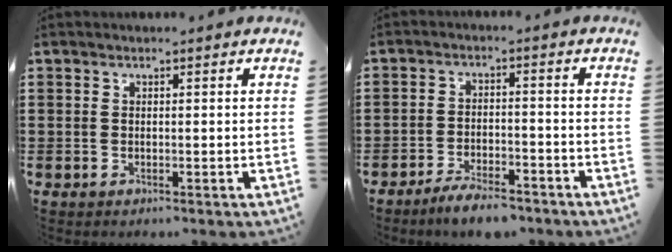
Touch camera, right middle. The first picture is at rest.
{"total": 4.8, "force": [-4.4, 0.7, 1.7], "torque": [-0.035, -0.001, -0.086]}